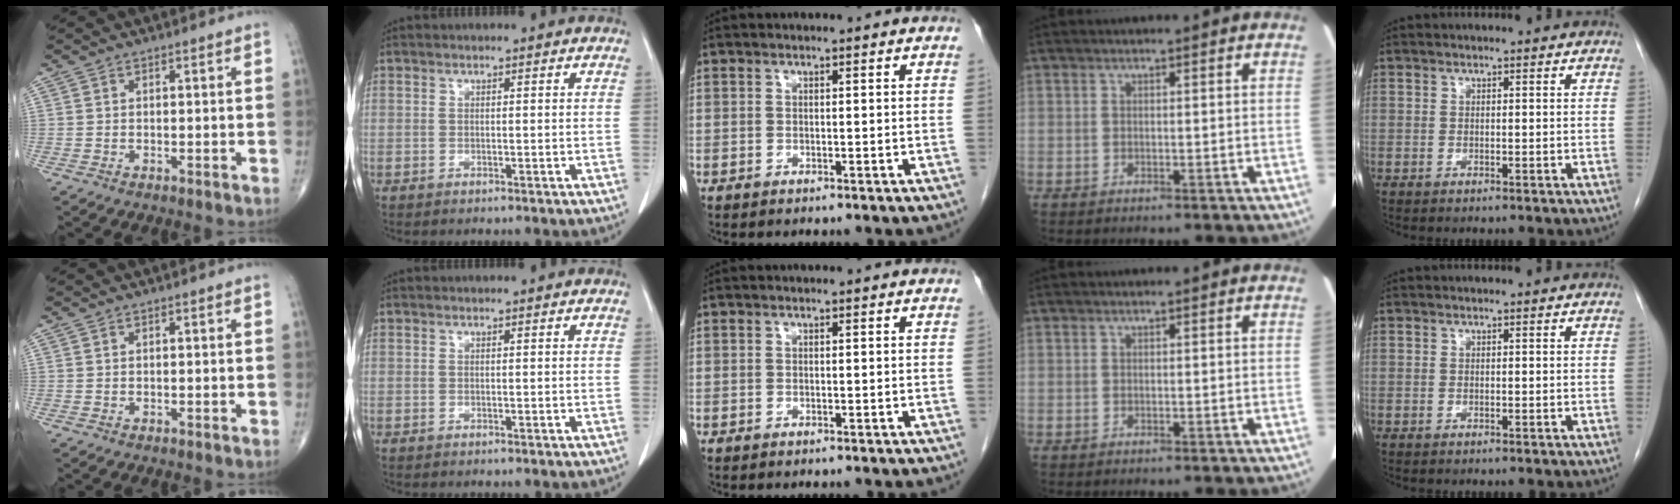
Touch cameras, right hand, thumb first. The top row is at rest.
{}